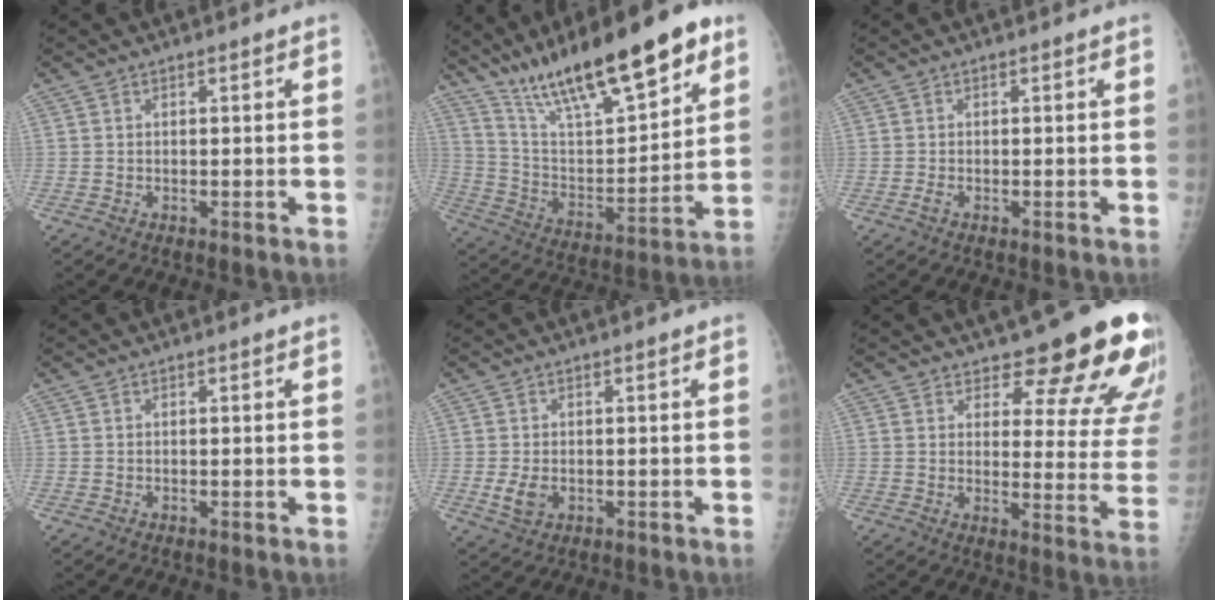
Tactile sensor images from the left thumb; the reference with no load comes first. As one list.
[{"total": 25.8, "force": [16.9, 7.2, 18.1], "torque": [-0.273, -0.047, 0.292]}, {"total": 0.7, "force": [-0.2, 0.3, 0.6], "torque": [-0.012, -0.002, -0.006]}, {"total": 0.0}, {"total": 3.2, "force": [-0.6, 2.1, 2.3], "torque": [-0.046, -0.005, -0.008]}, {"total": 17.4, "force": [13.9, 5.4, 9.1], "torque": [-0.066, -0.095, 0.155]}]